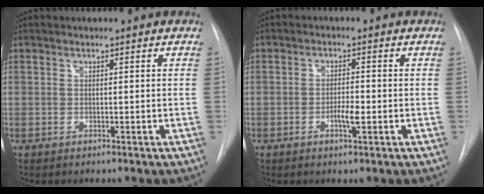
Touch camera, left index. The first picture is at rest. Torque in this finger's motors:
{"motor_torque": [0.50, 0.17, 0.07, 0.02]}